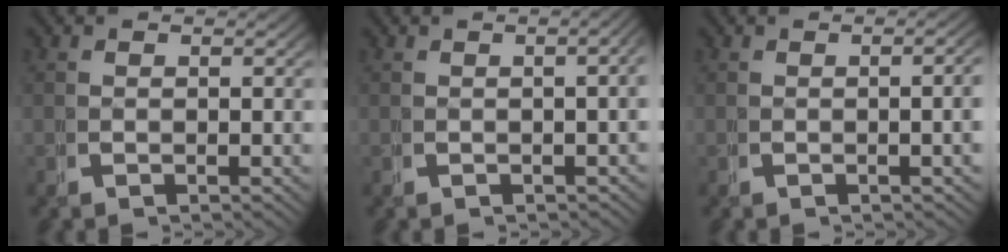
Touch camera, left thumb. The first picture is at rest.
{"total": 2.7, "force": [-0.5, 0.9, 2.5], "torque": [-0.030, 0.011, -0.008]}
{"total": 2.2, "force": [-0.1, 0.4, 2.2], "torque": [-0.028, 0.005, -0.004]}